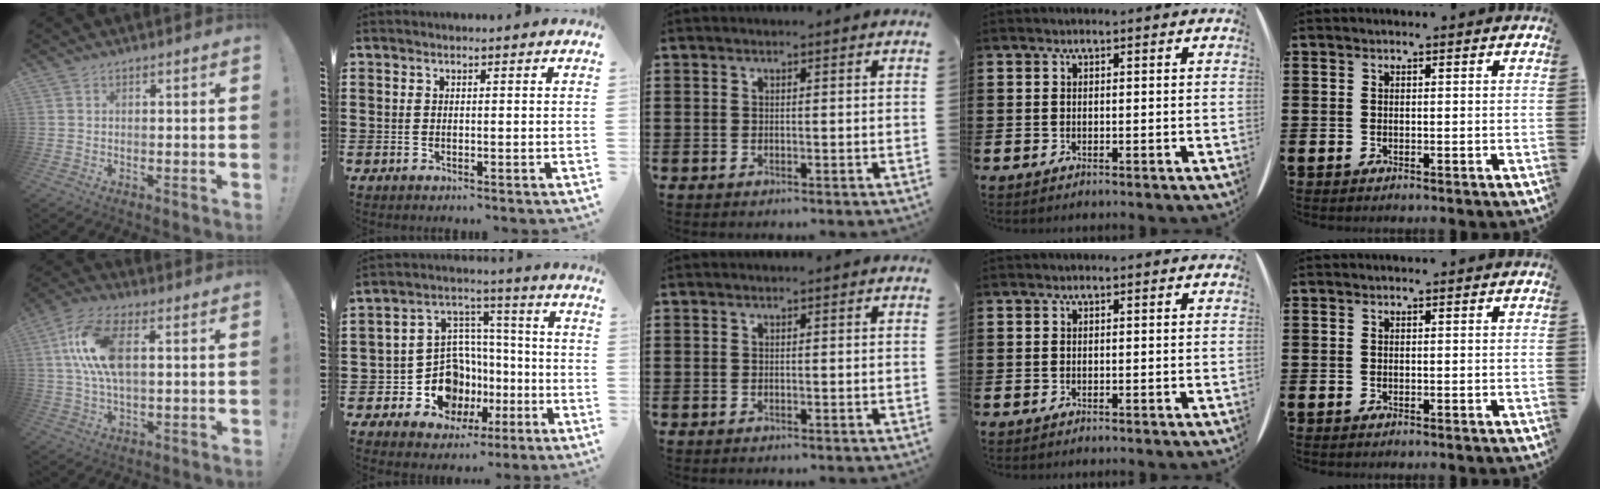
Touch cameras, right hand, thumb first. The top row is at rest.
{"thumb": {"total": 13.9, "force": [2.4, 6.7, 11.9], "torque": [-0.239, 0.000, 0.043]}, "index": {"total": 11.1, "force": [-3.1, 9.4, 5.1], "torque": [-0.145, -0.001, -0.043]}}